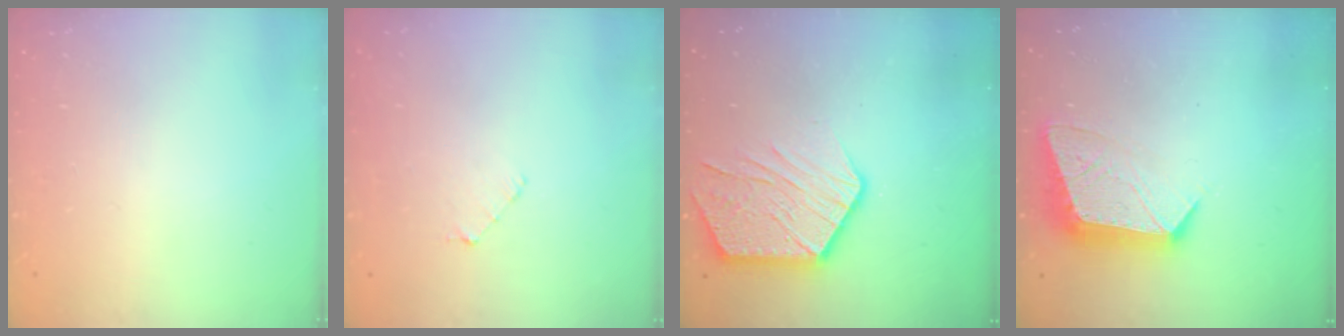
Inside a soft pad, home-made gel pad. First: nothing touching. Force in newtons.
{"total": 2.9, "press": 2.9, "slide": 0.3}
{"total": 14.9, "press": 14.9, "slide": 1.1}
{"total": 12.3, "press": 12.2, "slide": 1.1}